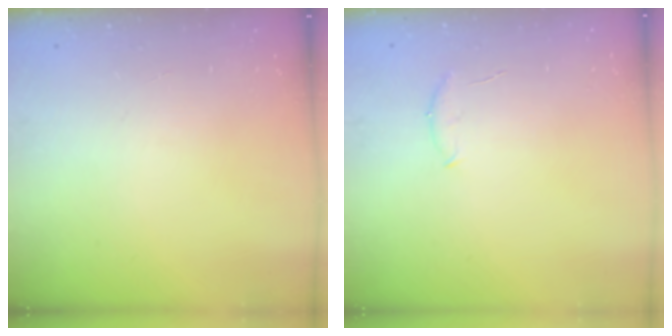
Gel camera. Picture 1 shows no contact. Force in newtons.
{"total": 6.1, "press": 6.0, "slide": 1.1}